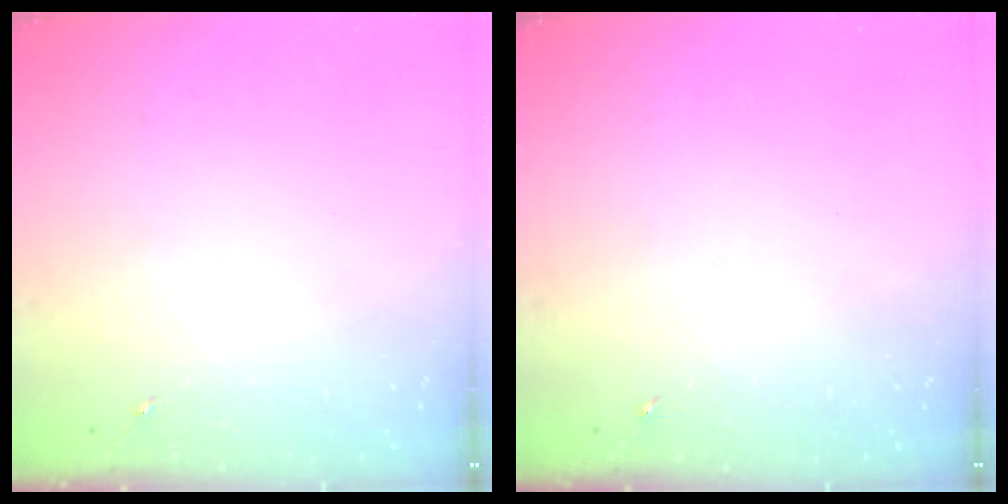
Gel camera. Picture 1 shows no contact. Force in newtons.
{"total": 0.0}